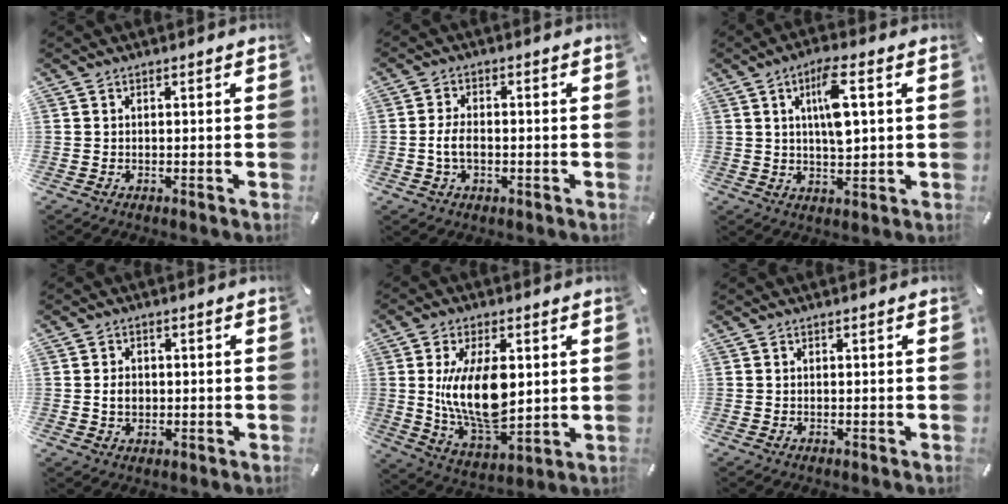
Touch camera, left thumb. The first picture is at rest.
{"total": 5.0, "force": [-0.7, 3.3, 3.7], "torque": [-0.088, 0.000, -0.016]}
{"total": 9.2, "force": [2.8, 2.9, 8.3], "torque": [-0.148, -0.007, 0.039]}
{"total": 3.3, "force": [0.0, 2.7, 1.9], "torque": [-0.030, 0.001, -0.001]}
{"total": 15.7, "force": [2.5, 8.1, 13.2], "torque": [-0.262, -0.019, 0.044]}
{"total": 0.0}